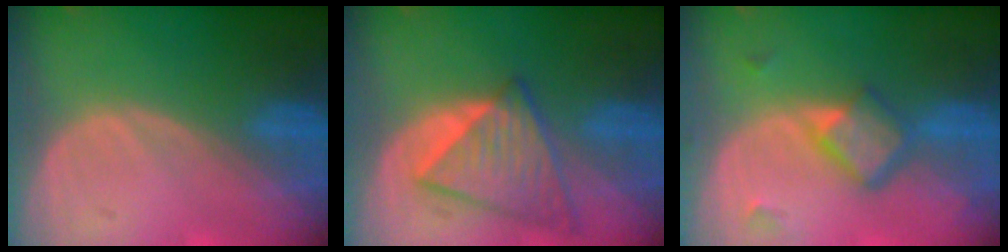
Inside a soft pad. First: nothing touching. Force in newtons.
{"total": 7.6, "press": 7.3, "slide": 2.2}
{"total": 5.9, "press": 5.0, "slide": 3.0}